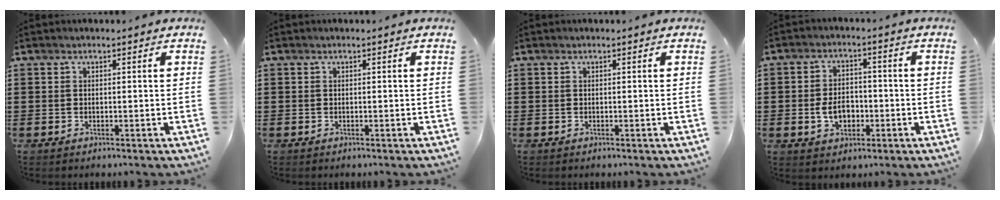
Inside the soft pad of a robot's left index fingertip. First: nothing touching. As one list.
[{"total": 0.0}, {"total": 0.0}, {"total": 5.0, "force": [-1.4, 3.3, 3.4], "torque": [-0.064, 0.001, -0.031]}]